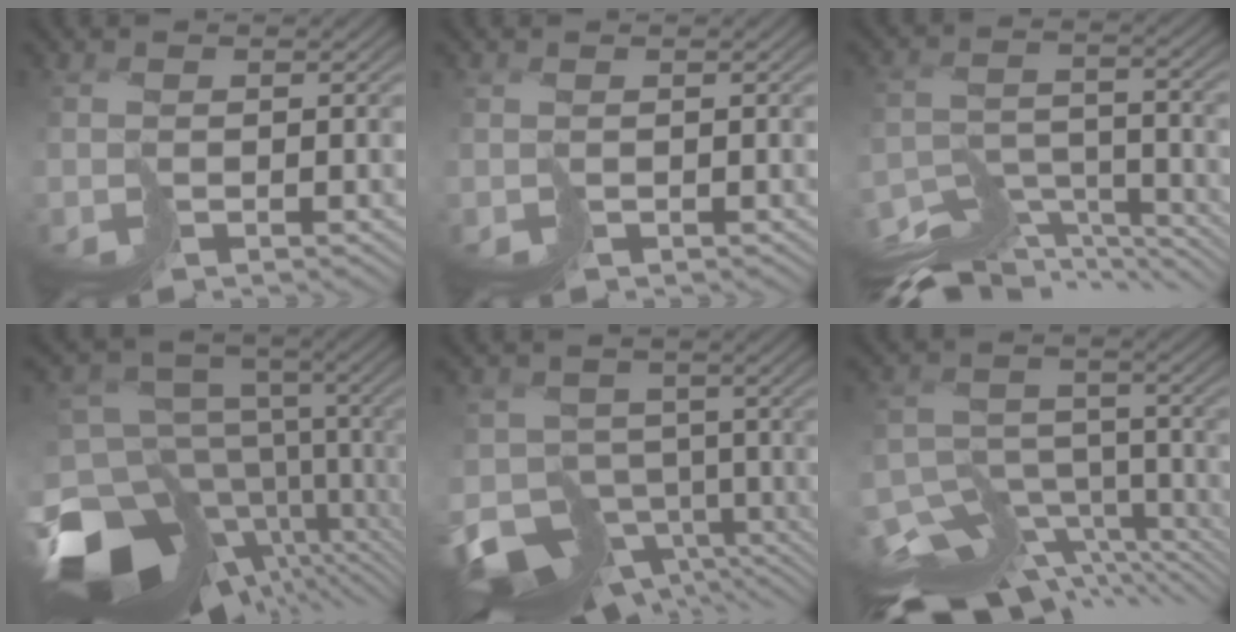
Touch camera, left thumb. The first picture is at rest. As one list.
[{"total": 0.0}, {"total": 12.1, "force": [-10.9, 2.6, 4.5], "torque": [-0.091, -0.018, -0.159]}, {"total": 15.9, "force": [-6.5, 10.0, 10.5], "torque": [-0.242, -0.015, -0.077]}, {"total": 12.4, "force": [-7.3, 8.1, 5.9], "torque": [-0.139, -0.035, -0.097]}, {"total": 13.3, "force": [-10.7, 5.4, 5.7], "torque": [-0.117, -0.011, -0.157]}]